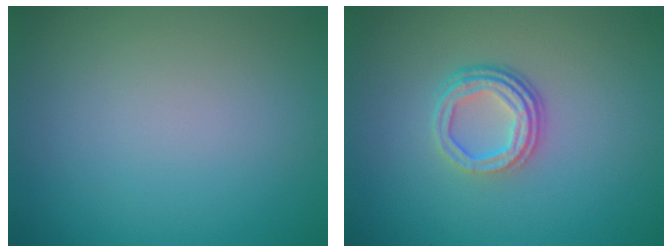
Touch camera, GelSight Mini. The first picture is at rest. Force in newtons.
{"total": 3.6, "press": 2.6, "slide": 2.4}